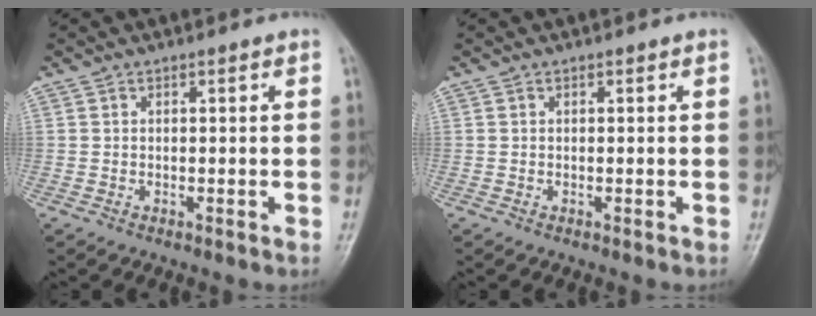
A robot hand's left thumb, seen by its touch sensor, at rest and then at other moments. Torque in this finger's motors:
{"motor_torque": [0.00, 0.00, -0.02, 0.00, 0.00]}